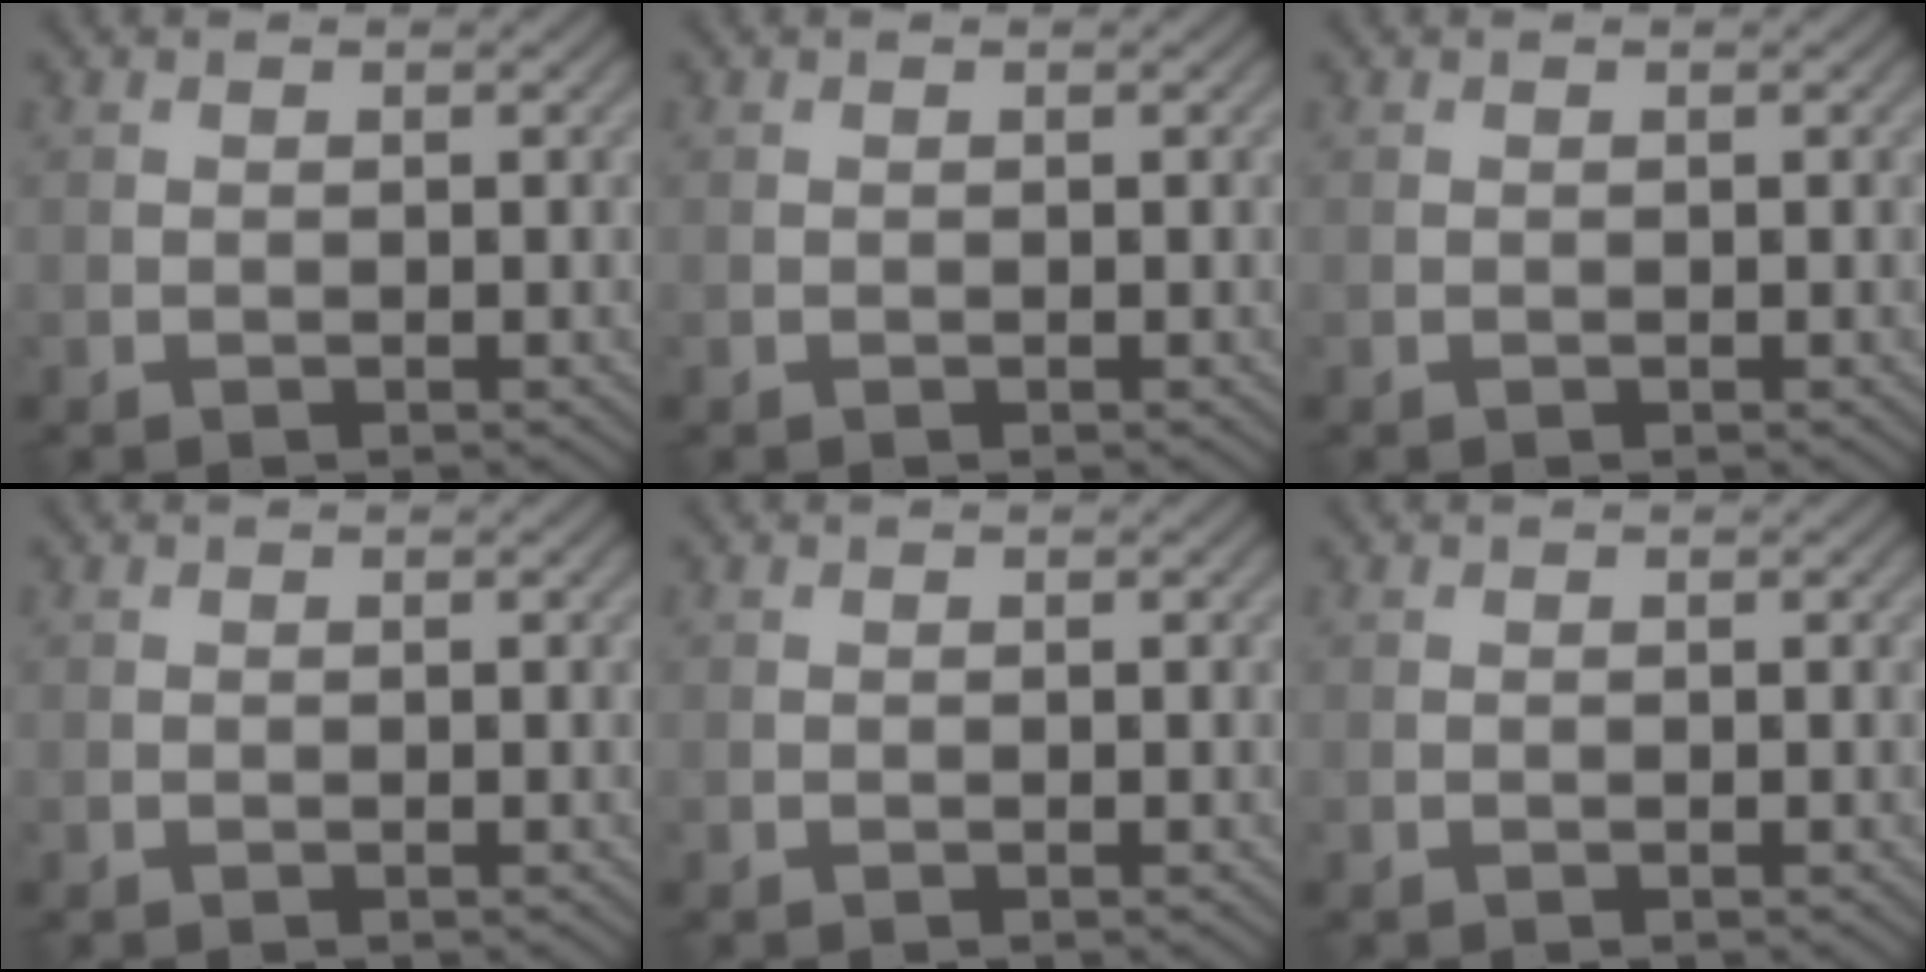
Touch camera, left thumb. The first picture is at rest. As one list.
[{"total": 0.0}, {"total": 0.0}, {"total": 0.0}, {"total": 0.0}, {"total": 0.0}]